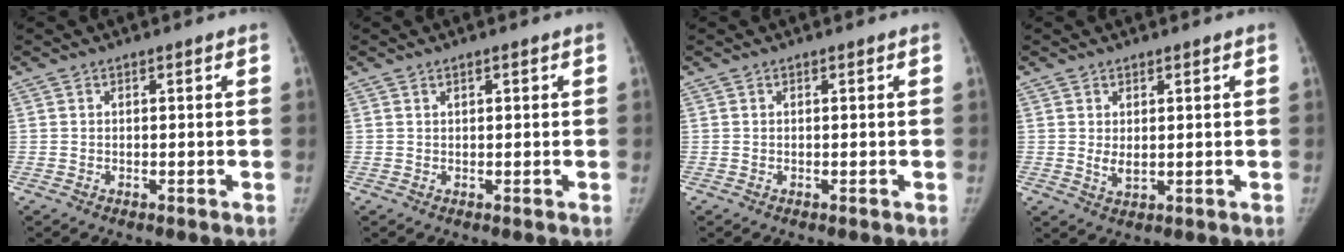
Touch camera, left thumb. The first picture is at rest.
{"total": 0.9, "force": [0.5, 0.4, 0.6], "torque": [-0.007, 0.000, 0.007]}
{"total": 0.0}
{"total": 2.7, "force": [0.5, 1.5, 2.2], "torque": [-0.034, -0.011, 0.015]}